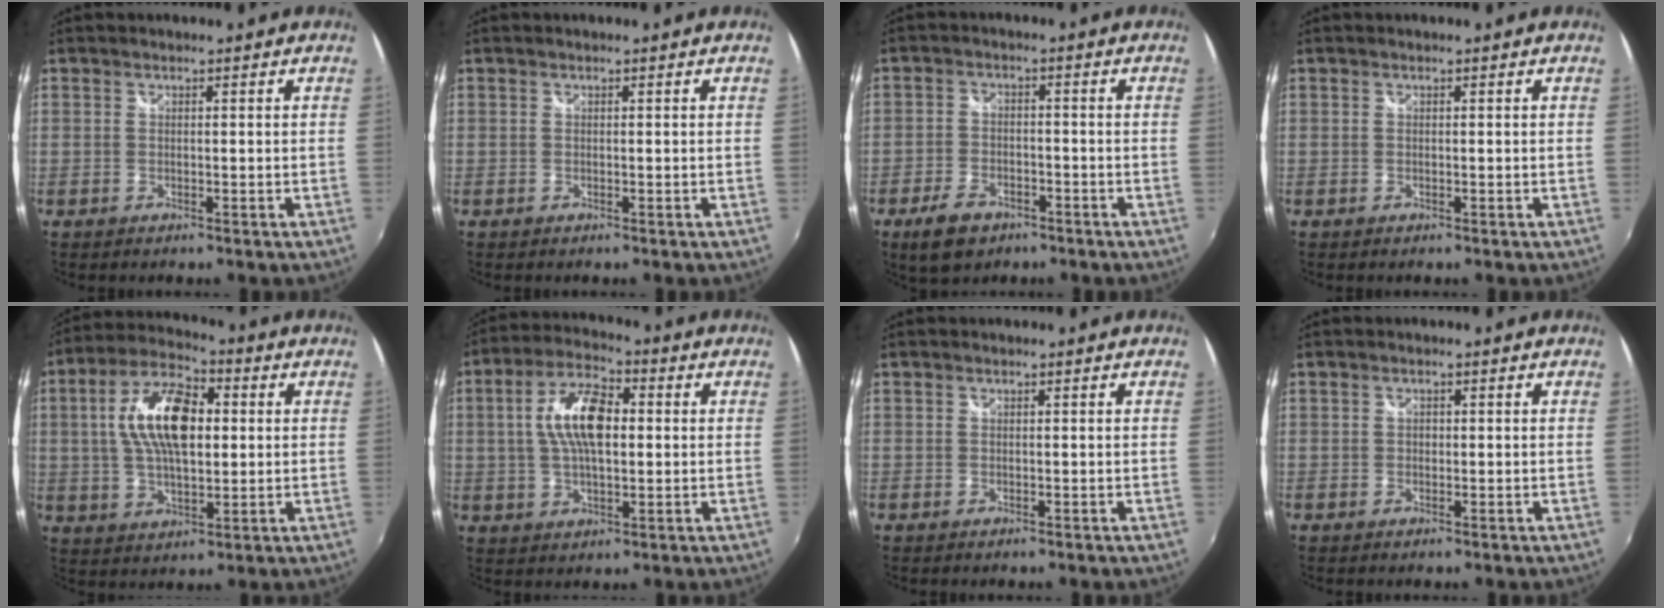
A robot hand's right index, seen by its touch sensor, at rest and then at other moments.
{"total": 0.0}
{"total": 7.5, "force": [-4.9, 4.3, 3.8], "torque": [-0.100, -0.001, -0.083]}
{"total": 0.0}
{"total": 14.3, "force": [2.1, 6.9, 12.4], "torque": [-0.236, 0.019, 0.033]}
{"total": 11.2, "force": [1.2, 5.1, 9.9], "torque": [-0.190, 0.018, 0.018]}
{"total": 0.0}
{"total": 0.8, "force": [0.0, 0.7, 0.3], "torque": [-0.002, 0.001, -0.002]}